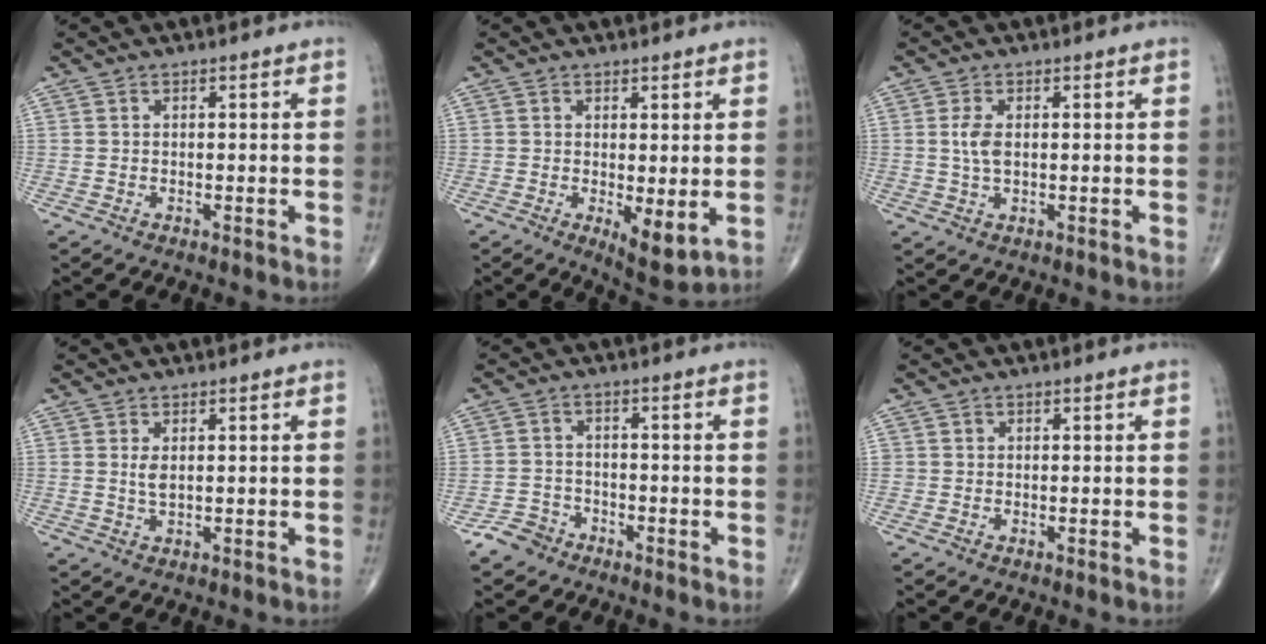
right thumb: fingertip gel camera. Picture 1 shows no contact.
{"total": 5.8, "force": [-0.7, 2.1, 5.4], "torque": [-0.077, -0.019, -0.003]}
{"total": 3.5, "force": [0.4, 1.8, 3.0], "torque": [-0.065, 0.000, 0.008]}
{"total": 2.0, "force": [0.5, 0.9, 1.8], "torque": [-0.033, -0.005, 0.013]}
{"total": 4.1, "force": [-3.0, 2.8, 0.3], "torque": [0.008, 0.017, -0.058]}
{"total": 0.7, "force": [0.0, 0.7, 0.0], "torque": [0.007, 0.005, -0.002]}